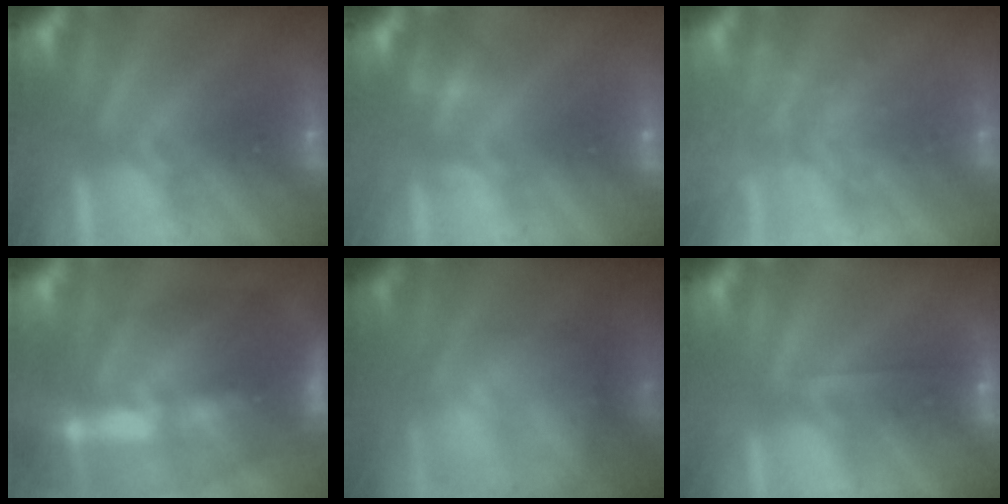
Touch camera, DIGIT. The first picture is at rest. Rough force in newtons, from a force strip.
{"total": 2.3}
{"total": 1.7}
{"total": 10.4}
{"total": 9.5}
{"total": 1.8}